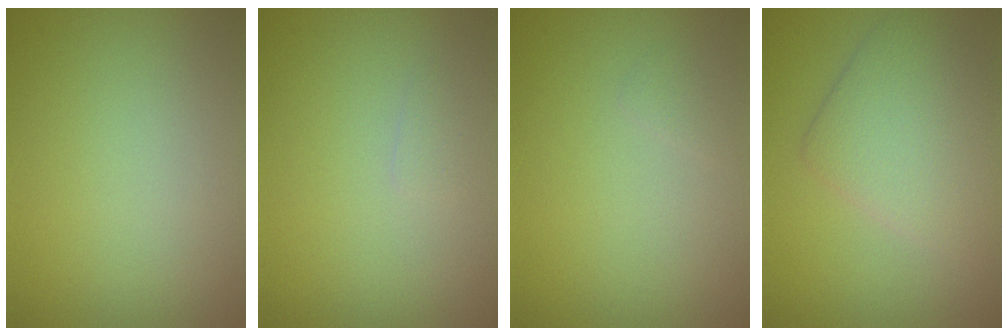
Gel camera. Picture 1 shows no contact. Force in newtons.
{"total": 0.6, "press": 0.6, "slide": 0.0}
{"total": 0.5, "press": 0.5, "slide": 0.0}
{"total": 4.9, "press": 4.9, "slide": 0.2}